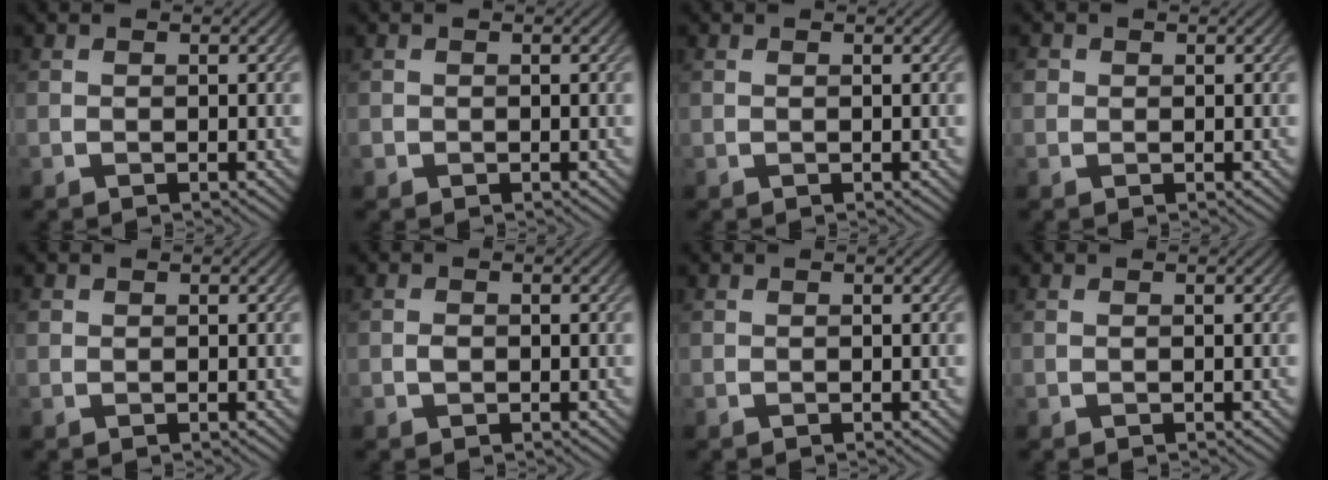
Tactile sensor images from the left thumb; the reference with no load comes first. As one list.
[{"total": 0.8, "force": [-0.4, 0.7, 0.1], "torque": [0.000, -0.002, -0.011]}, {"total": 0.0}, {"total": 1.3, "force": [0.2, 1.3, 0.2], "torque": [0.001, 0.004, -0.008]}, {"total": 0.7, "force": [0.1, 0.7, 0.1], "torque": [0.000, -0.005, -0.003]}, {"total": 0.9, "force": [-0.2, 0.7, 0.5], "torque": [-0.010, 0.002, -0.007]}, {"total": 0.0}, {"total": 0.0}]